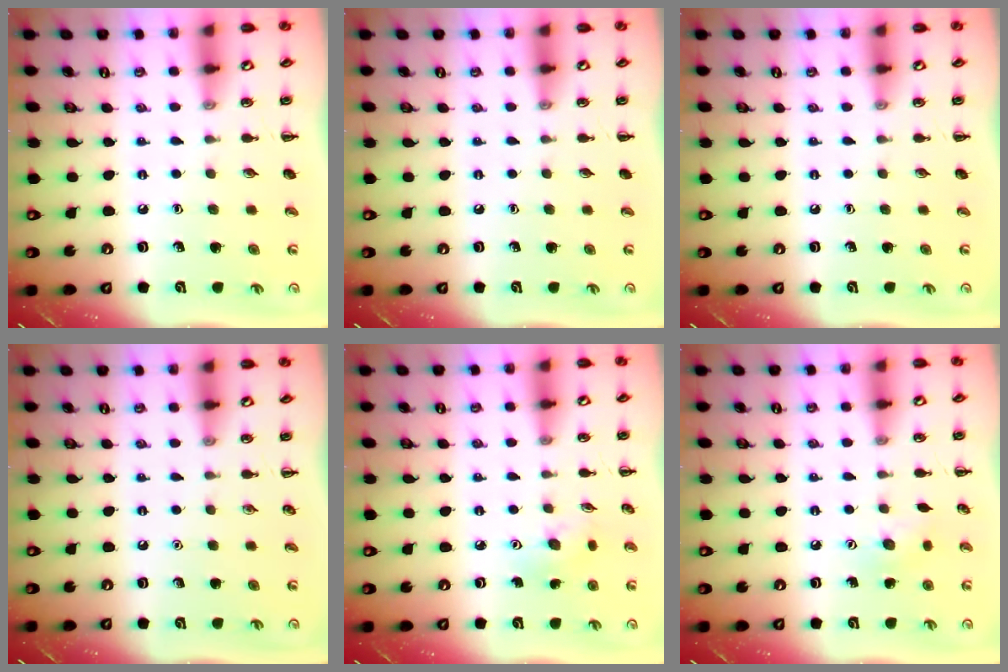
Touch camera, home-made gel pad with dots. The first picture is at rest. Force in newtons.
{"total": 0.0}
{"total": 0.0}
{"total": 0.0}
{"total": 3.2, "press": 3.1, "slide": 0.8}
{"total": 4.3, "press": 4.1, "slide": 1.1}